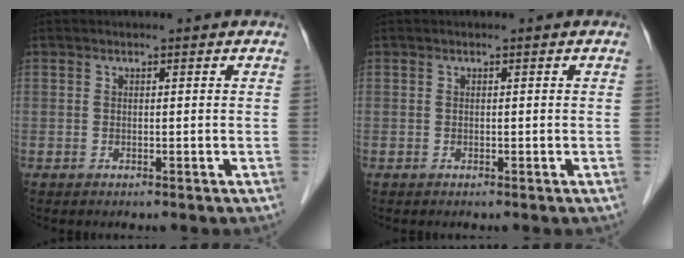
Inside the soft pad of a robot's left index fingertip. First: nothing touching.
{"total": 0.0}